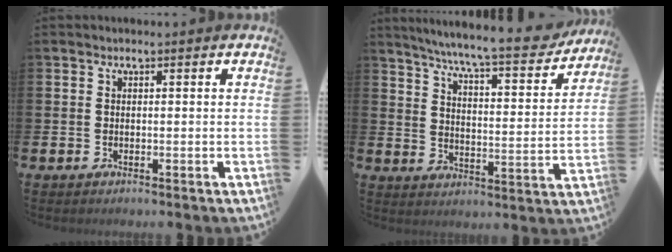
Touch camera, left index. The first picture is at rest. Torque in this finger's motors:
{"motor_torque": [1.03, -1.11, 0.99, 0.21]}